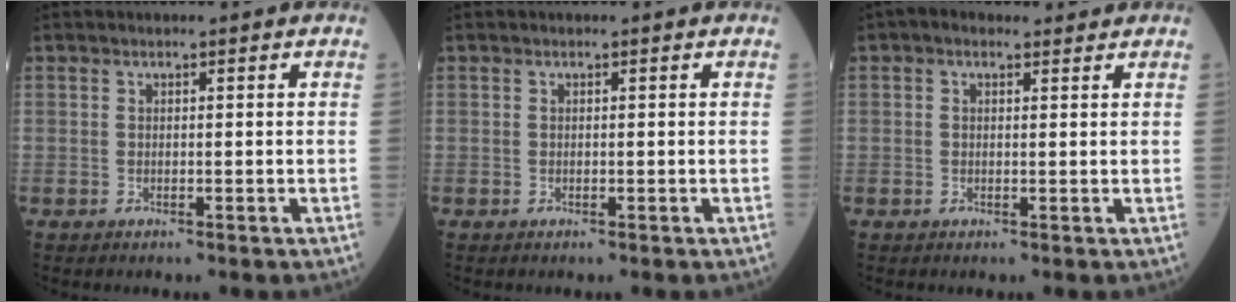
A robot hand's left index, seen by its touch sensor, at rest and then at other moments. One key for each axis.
{"total": 0.0}
{"total": 2.6, "fx": 1.9, "fy": 1.3, "fz": 1.3, "tx": -0.028, "ty": 0.025, "tz": 0.029}